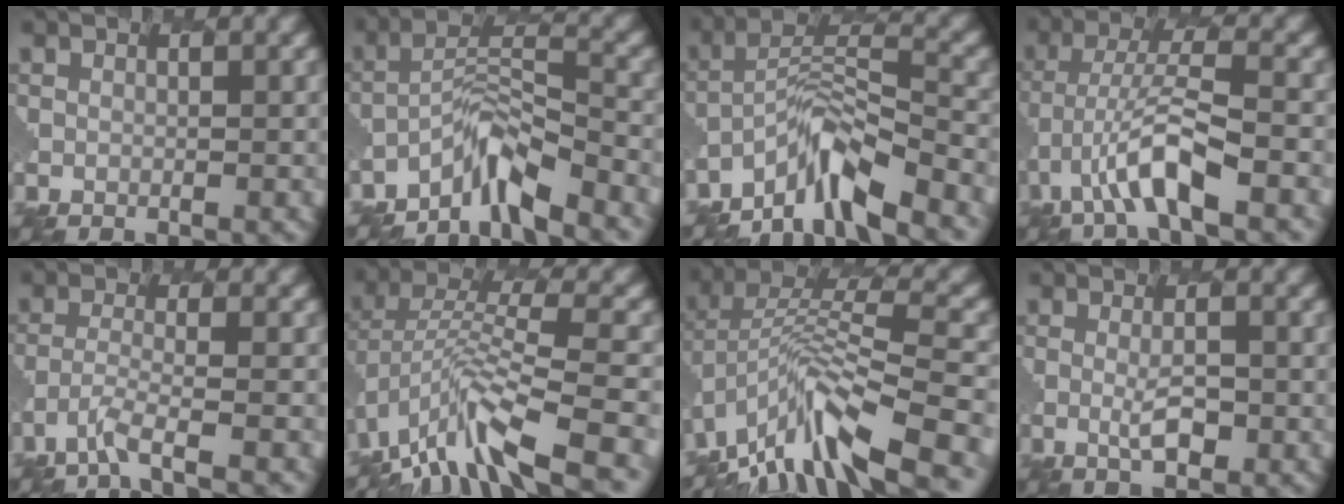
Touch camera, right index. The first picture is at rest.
{"total": 5.1, "force": [-4.4, 0.7, 2.5], "torque": [-0.055, 0.009, -0.091]}
{"total": 6.5, "force": [-5.3, 1.2, 3.7], "torque": [-0.073, 0.012, -0.109]}
{"total": 5.4, "force": [-2.8, 0.9, 4.6], "torque": [-0.100, 0.013, -0.060]}
{"total": 2.7, "force": [-2.2, 0.0, 1.6], "torque": [-0.040, 0.000, -0.058]}
{"total": 8.2, "force": [-4.7, 2.6, 6.2], "torque": [-0.122, 0.010, -0.096]}
{"total": 9.6, "force": [-5.4, 3.0, 7.3], "torque": [-0.142, 0.024, -0.102]}
{"total": 1.4, "force": [-0.1, 0.3, 1.4], "torque": [-0.040, -0.004, -0.005]}